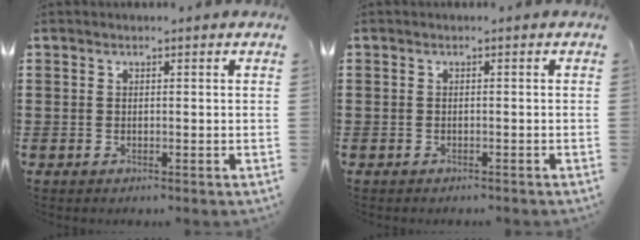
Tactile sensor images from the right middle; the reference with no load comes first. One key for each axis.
{"total": 0.6, "fx": -0.6, "fy": 0.3, "fz": 0.0, "tx": 0.000, "ty": 0.002, "tz": -0.013}